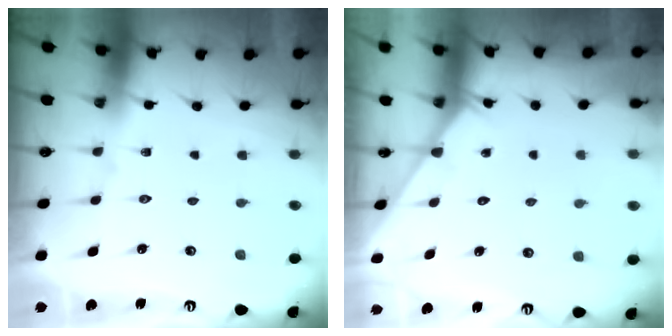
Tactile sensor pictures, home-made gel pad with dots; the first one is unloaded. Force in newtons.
{"total": 2.2, "press": 2.2, "slide": 0.2}